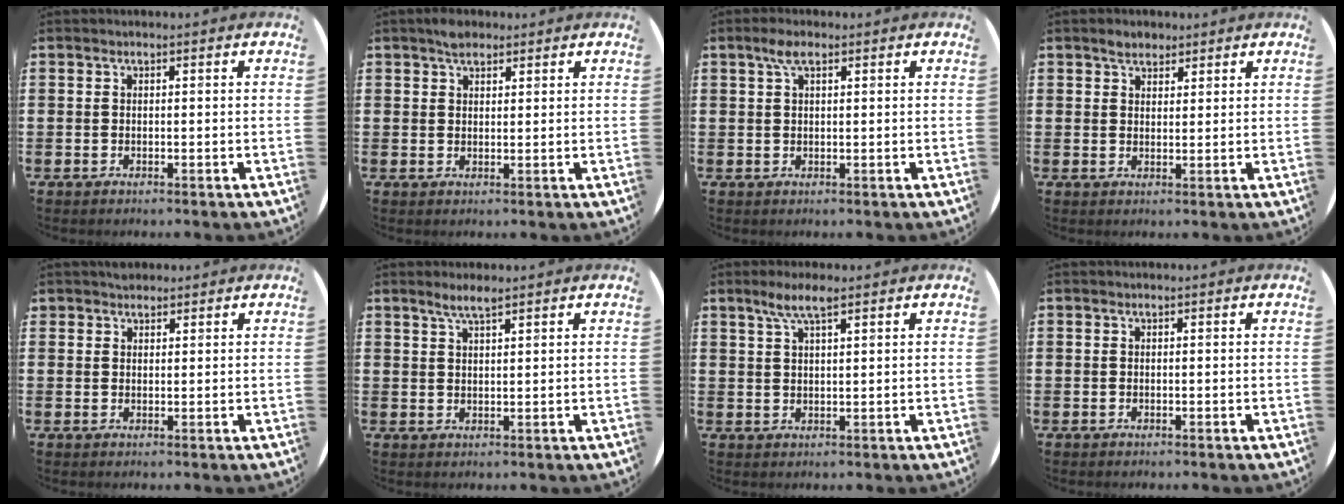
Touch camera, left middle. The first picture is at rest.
{"total": 2.2, "force": [1.8, 0.9, 0.7], "torque": [-0.008, 0.001, 0.033]}
{"total": 2.9, "force": [1.5, 0.9, 2.3], "torque": [-0.050, 0.008, 0.025]}
{"total": 2.2, "force": [1.9, 1.1, 0.5], "torque": [-0.002, 0.002, 0.034]}
{"total": 1.6, "force": [1.5, 0.6, -0.1], "torque": [0.007, 0.001, 0.028]}
{"total": 2.8, "force": [2.2, 0.4, 1.6], "torque": [-0.035, 0.004, 0.040]}
{"total": 4.1, "force": [2.8, 0.9, 2.9], "torque": [-0.063, 0.007, 0.048]}
{"total": 0.0}